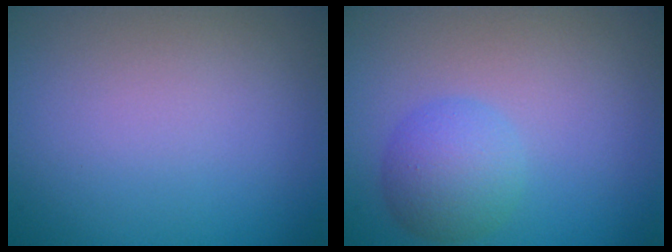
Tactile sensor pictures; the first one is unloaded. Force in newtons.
{"total": 3.5, "press": 3.5, "slide": 0.2}